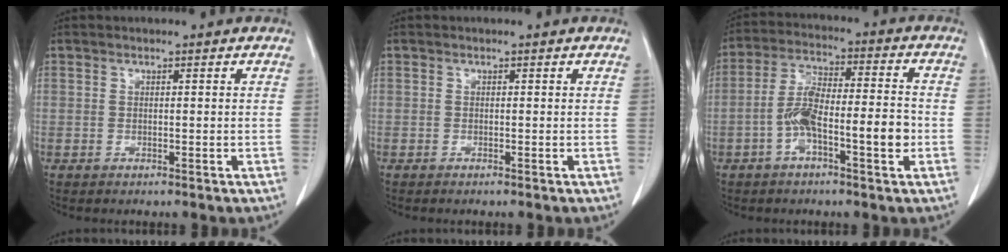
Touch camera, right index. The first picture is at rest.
{"total": 0.0}
{"total": 10.1, "force": [-3.1, 2.4, 9.3], "torque": [-0.172, 0.025, -0.053]}